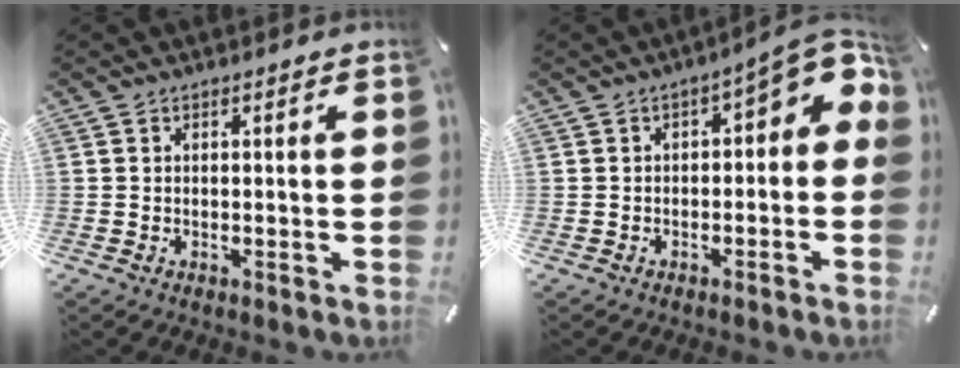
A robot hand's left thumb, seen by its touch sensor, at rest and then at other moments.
{"total": 6.5, "force": [1.6, 2.8, 5.6], "torque": [-0.077, -0.019, 0.020]}